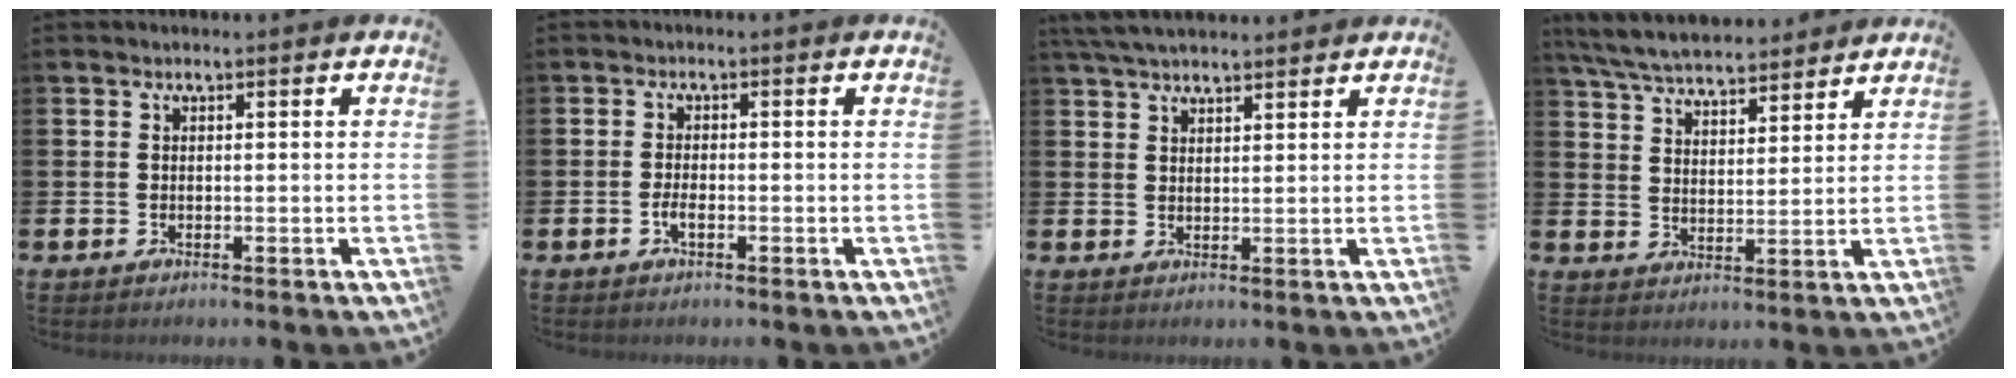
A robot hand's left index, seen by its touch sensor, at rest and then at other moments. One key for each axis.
{"total": 1.6, "fx": -0.7, "fy": 0.6, "fz": 1.3, "tx": -0.024, "ty": 0.002, "tz": -0.013}
{"total": 4.6, "fx": 4.1, "fy": 1.0, "fz": 1.7, "tx": -0.035, "ty": -0.011, "tz": 0.076}
{"total": 6.7, "fx": 6.4, "fy": 1.2, "fz": 1.6, "tx": -0.054, "ty": -0.032, "tz": 0.116}